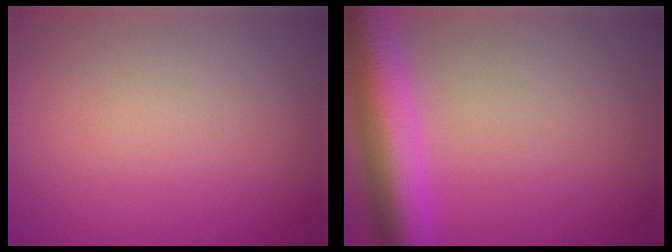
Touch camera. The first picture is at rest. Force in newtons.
{"total": 7.6, "press": 7.6, "slide": 0.3}